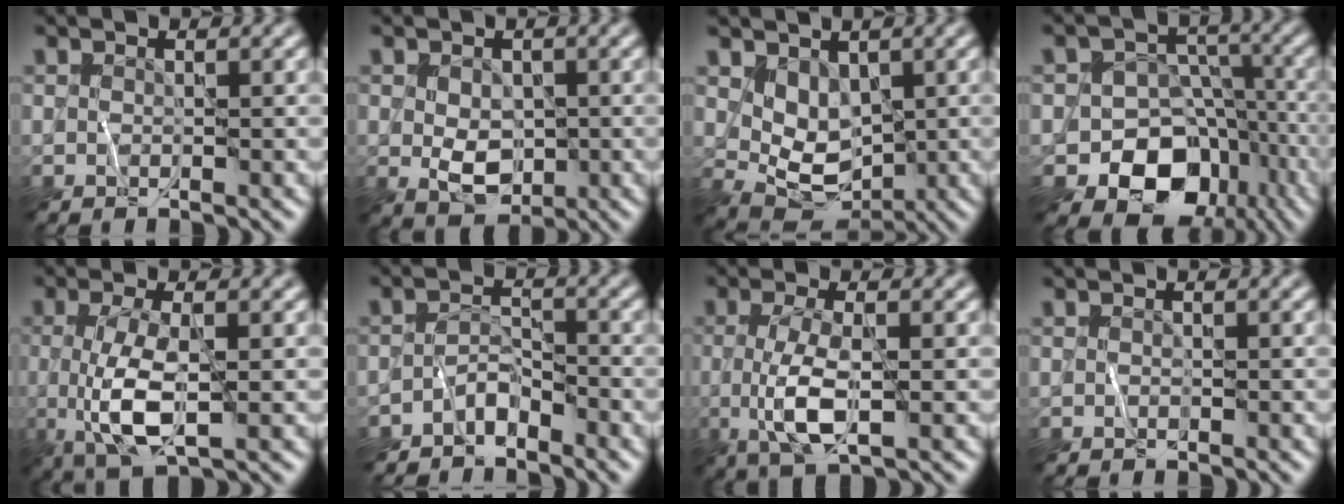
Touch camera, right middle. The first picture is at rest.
{"total": 3.6, "force": [-0.1, 2.5, 2.6], "torque": [-0.043, -0.011, -0.001]}
{"total": 4.4, "force": [1.4, 3.1, 2.9], "torque": [-0.056, -0.019, 0.034]}
{"total": 11.0, "force": [-5.4, 8.5, 4.2], "torque": [-0.045, 0.002, -0.101]}
{"total": 5.2, "force": [-0.3, 1.5, 4.9], "torque": [-0.106, -0.009, -0.004]}
{"total": 2.4, "force": [-2.0, 1.0, 0.9], "torque": [-0.010, 0.012, -0.042]}
{"total": 4.4, "force": [-0.3, 1.2, 4.2], "torque": [-0.093, -0.006, -0.008]}
{"total": 0.0}